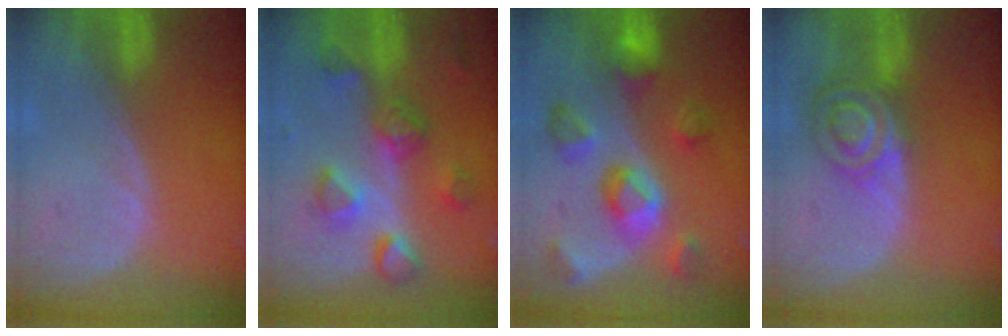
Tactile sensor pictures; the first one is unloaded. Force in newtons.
{"total": 8.2, "press": 7.7, "slide": 2.7}
{"total": 9.3, "press": 8.5, "slide": 3.9}
{"total": 7.2, "press": 6.0, "slide": 3.9}